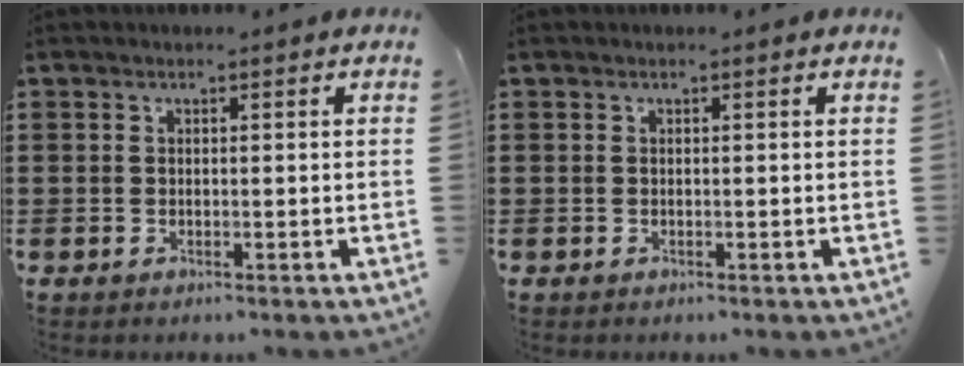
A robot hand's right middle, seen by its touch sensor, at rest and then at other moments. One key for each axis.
{"total": 0.0}